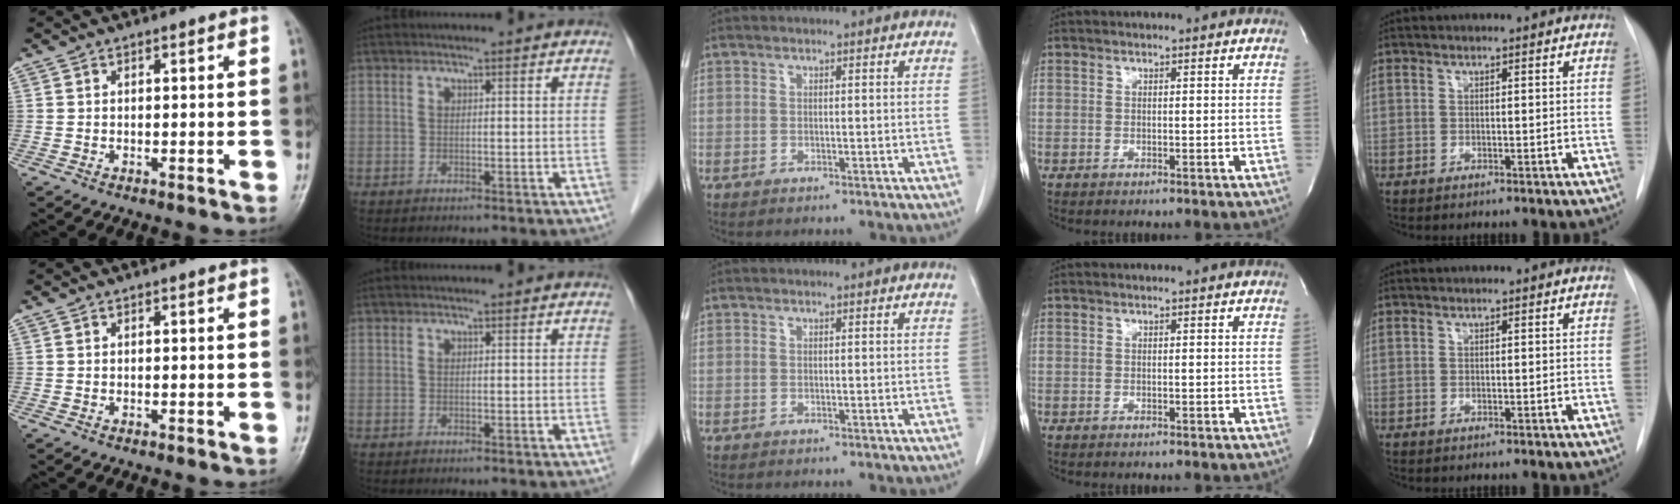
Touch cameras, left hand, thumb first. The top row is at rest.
{}